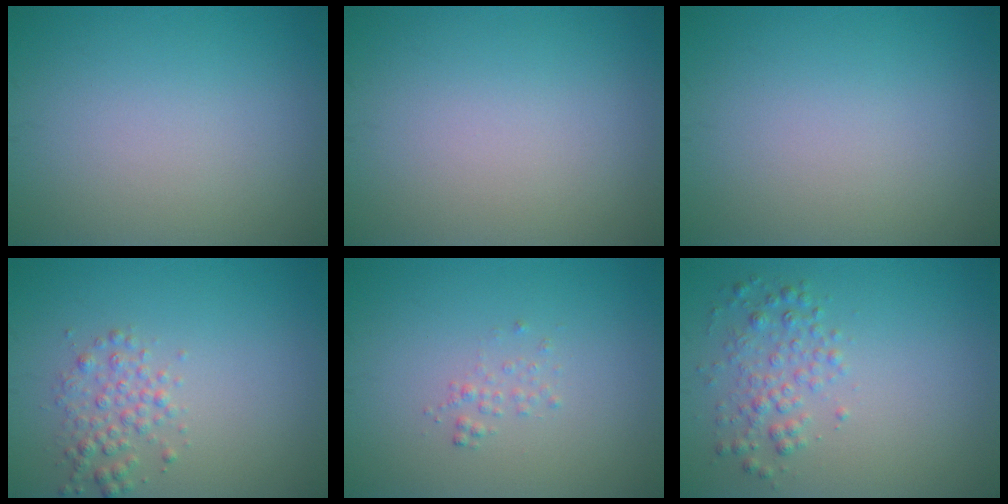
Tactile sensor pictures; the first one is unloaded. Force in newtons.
{"total": 0.0}
{"total": 0.0}
{"total": 2.2, "press": 2.2, "slide": 0.0}
{"total": 0.9, "press": 0.9, "slide": 0.1}
{"total": 2.4, "press": 2.4, "slide": 0.1}